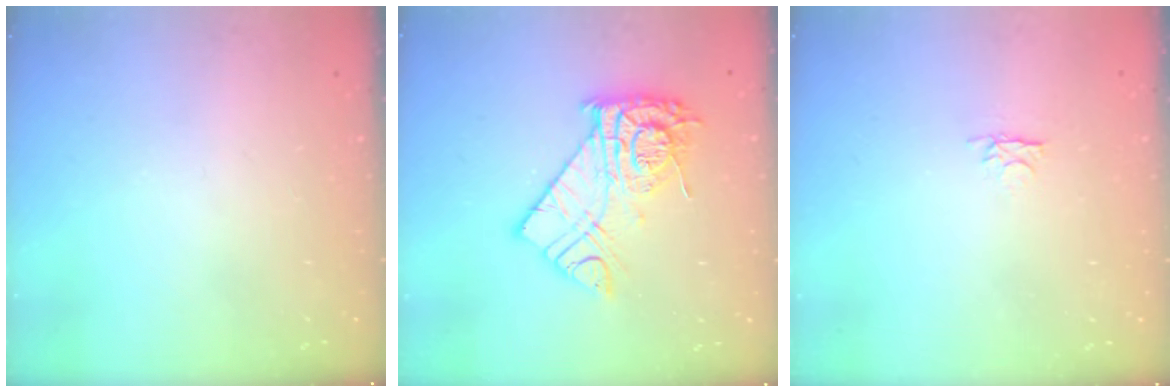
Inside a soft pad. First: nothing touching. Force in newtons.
{"total": 14.1, "press": 14.0, "slide": 1.4}
{"total": 2.6, "press": 2.6, "slide": 0.3}